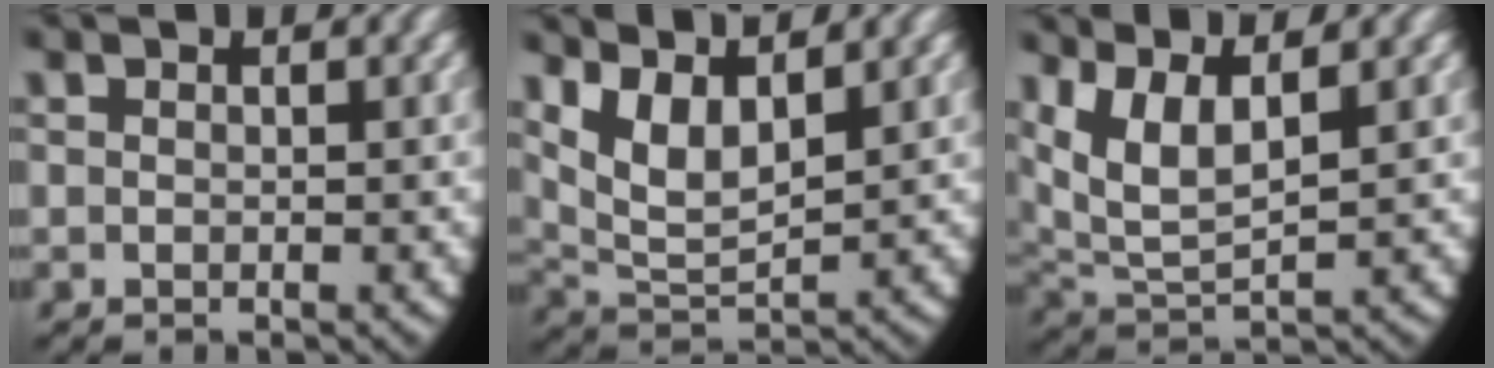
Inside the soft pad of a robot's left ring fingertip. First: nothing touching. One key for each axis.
{"total": 9.3, "fx": 2.6, "fy": 7.1, "fz": 5.4, "tx": -0.149, "ty": -0.022, "tz": 0.042}
{"total": 9.3, "fx": 2.6, "fy": 7.0, "fz": 5.5, "tx": -0.163, "ty": -0.028, "tz": 0.048}